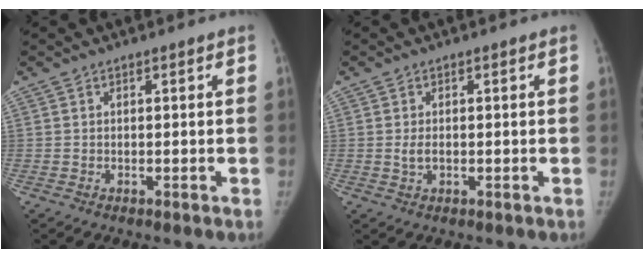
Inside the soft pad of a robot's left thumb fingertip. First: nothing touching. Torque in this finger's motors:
{"motor_torque": [-0.23, -0.14, 0.30, -0.30, -0.05]}